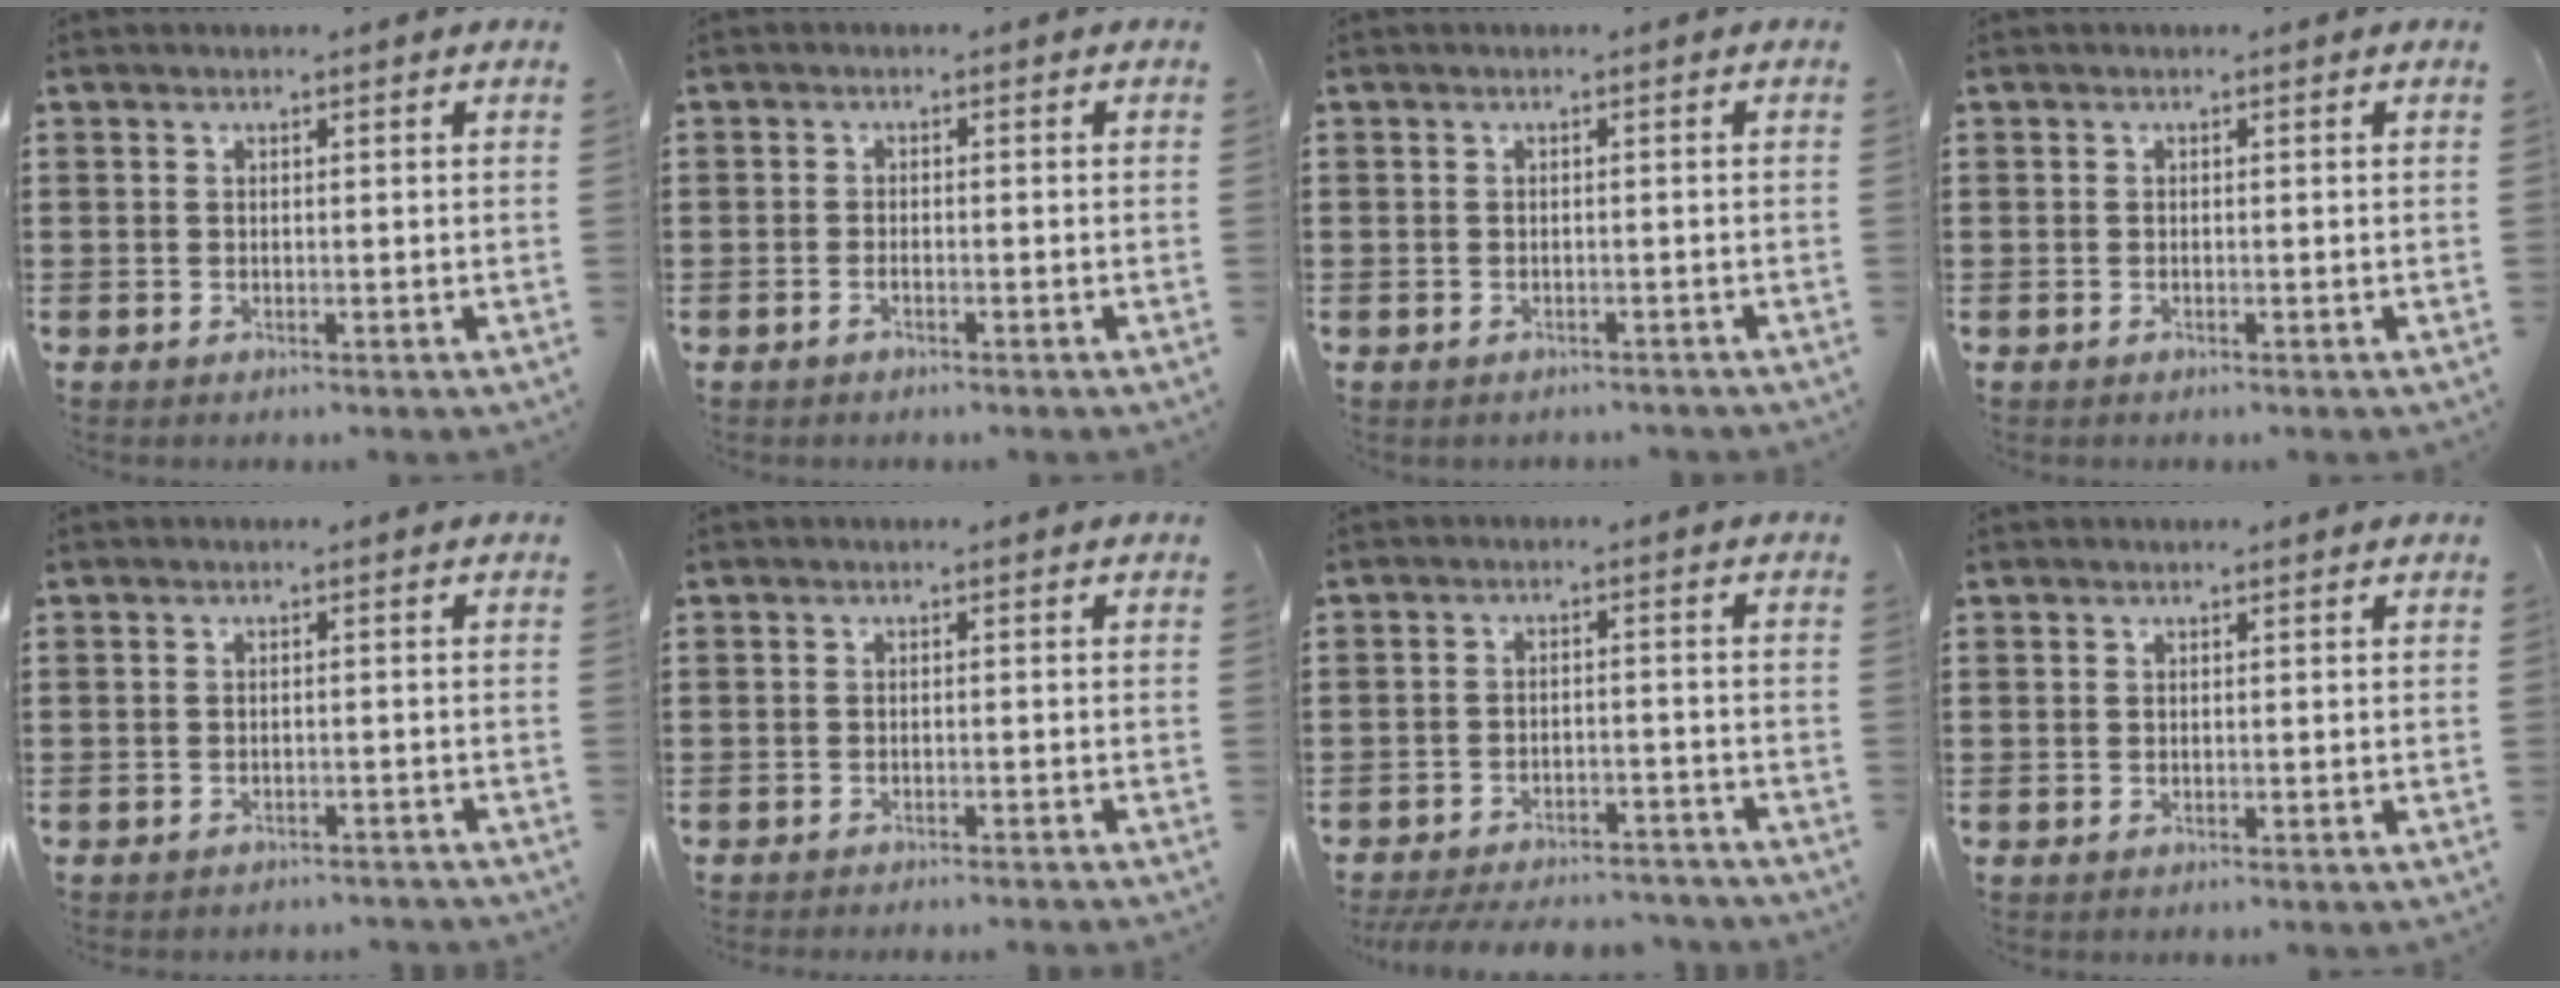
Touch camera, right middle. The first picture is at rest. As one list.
[{"total": 1.0, "force": [-0.7, 0.1, 0.6], "torque": [-0.016, -0.004, -0.012]}, {"total": 0.5, "force": [-0.5, 0.0, 0.1], "torque": [-0.005, -0.004, -0.009]}, {"total": 0.0}, {"total": 1.3, "force": [-1.3, 0.0, 0.1], "torque": [-0.007, -0.001, -0.027]}, {"total": 1.1, "force": [-1.1, -0.3, 0.2], "torque": [-0.005, -0.002, -0.021]}, {"total": 4.7, "force": [-4.5, 0.5, 1.0], "torque": [-0.024, -0.002, -0.092]}, {"total": 0.0}]